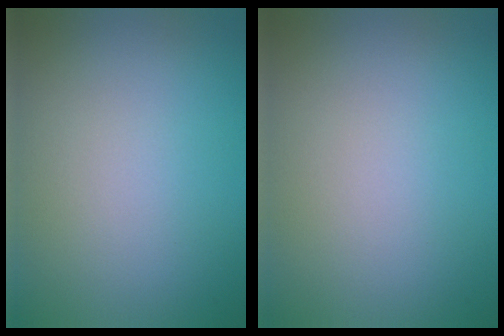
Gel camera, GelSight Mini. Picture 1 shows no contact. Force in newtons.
{"total": 0.0}